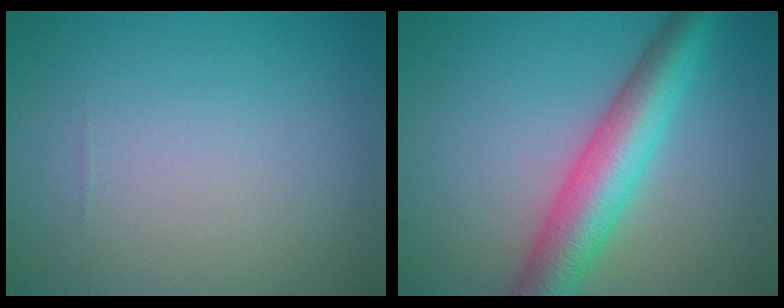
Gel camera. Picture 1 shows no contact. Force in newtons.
{"total": 7.0, "press": 7.0, "slide": 0.1}